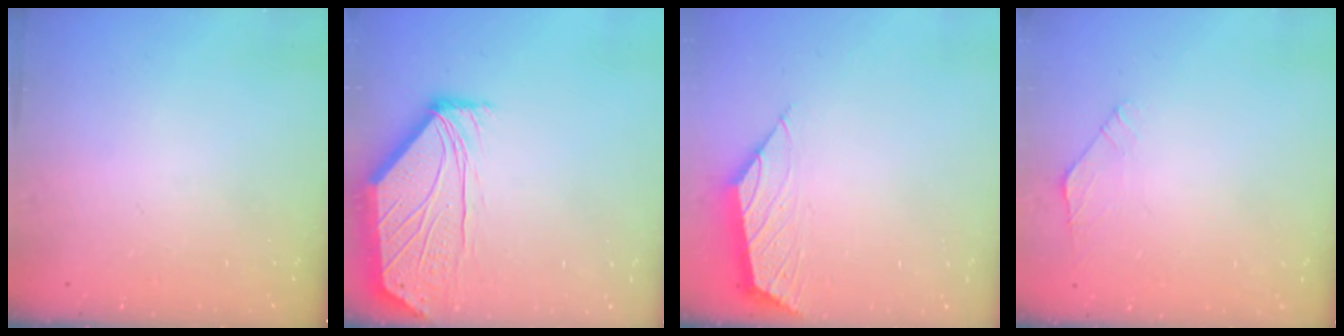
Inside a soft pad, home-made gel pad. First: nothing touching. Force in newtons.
{"total": 4.7, "press": 4.6, "slide": 0.6}
{"total": 1.6, "press": 1.5, "slide": 0.5}
{"total": 2.1, "press": 2.1, "slide": 0.5}